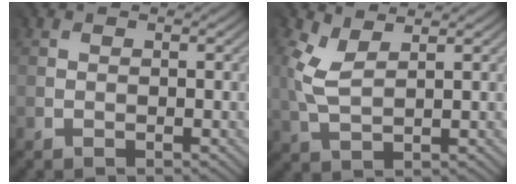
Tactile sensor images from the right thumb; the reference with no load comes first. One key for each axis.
{"total": 3.4, "fx": 1.8, "fy": 1.4, "fz": 2.5, "tx": -0.079, "ty": 0.003, "tz": 0.043}